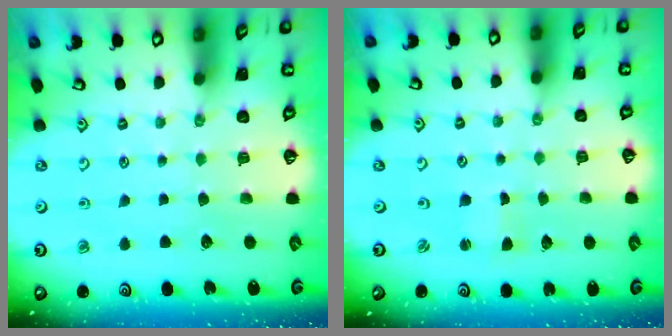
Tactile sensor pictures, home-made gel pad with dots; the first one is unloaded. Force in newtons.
{"total": 0.9, "press": 0.9, "slide": 0.1}